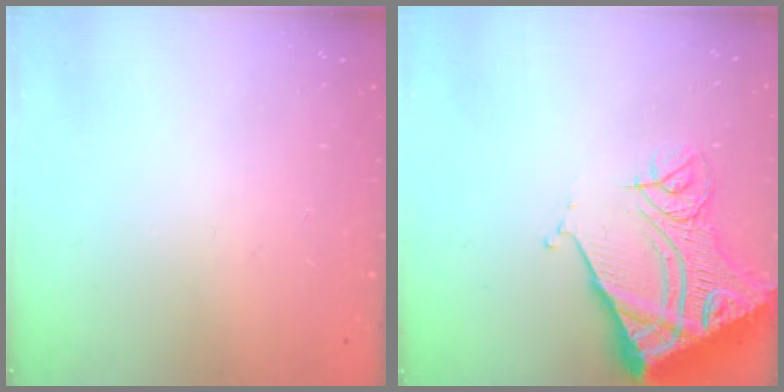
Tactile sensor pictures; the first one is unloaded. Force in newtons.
{"total": 17.3, "press": 17.2, "slide": 2.1}